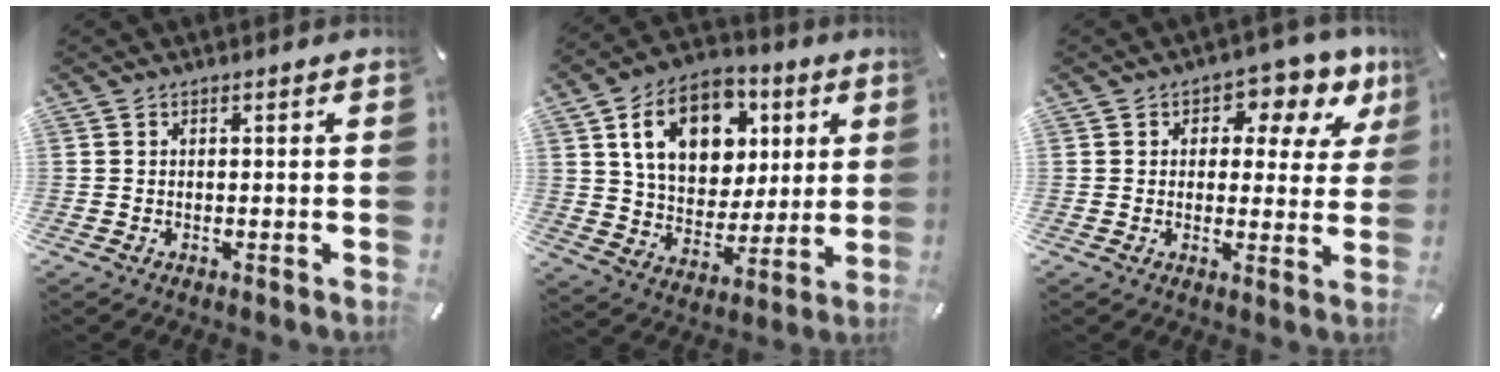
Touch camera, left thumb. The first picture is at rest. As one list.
[{"total": 16.9, "force": [6.4, 12.6, 9.1], "torque": [-0.154, -0.006, 0.123]}, {"total": 7.8, "force": [3.8, 5.1, 4.5], "torque": [-0.052, -0.022, 0.058]}]